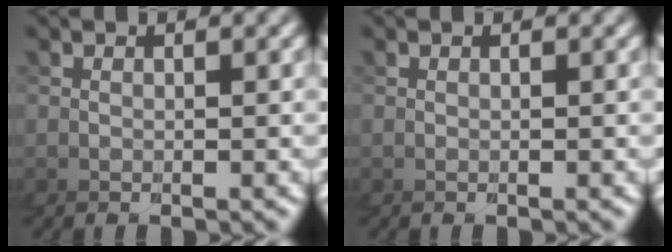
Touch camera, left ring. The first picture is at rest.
{"total": 0.0}